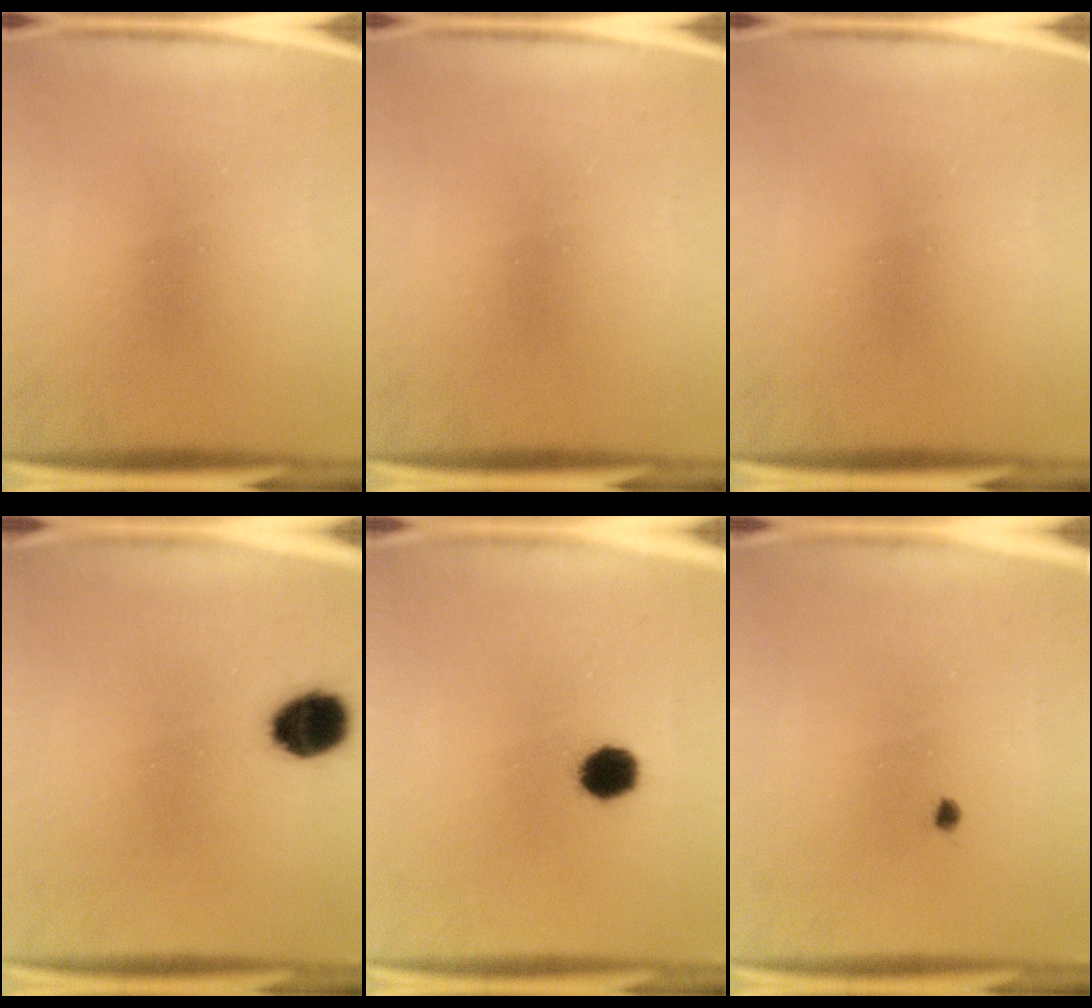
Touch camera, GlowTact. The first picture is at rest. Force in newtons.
{"total": 0.0}
{"total": 0.0}
{"total": 9.1}
{"total": 5.4}
{"total": 0.7}